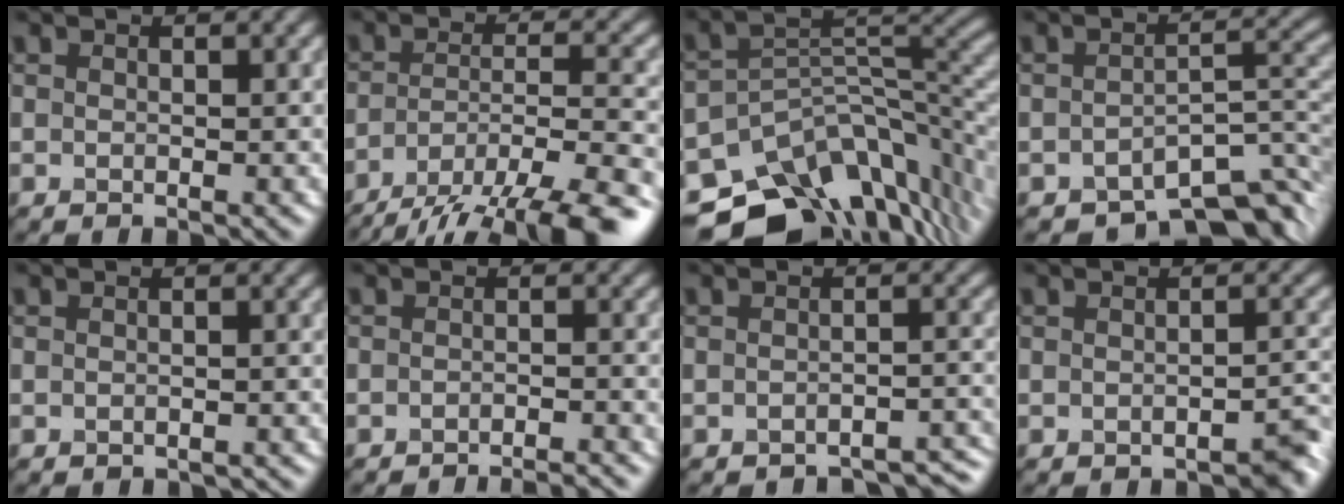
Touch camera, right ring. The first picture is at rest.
{"total": 12.4, "force": [-9.2, 3.5, 7.5], "torque": [-0.119, -0.016, -0.128]}
{"total": 14.1, "force": [-8.8, 7.6, 8.0], "torque": [-0.154, -0.012, -0.126]}
{"total": 7.5, "force": [-5.7, 2.8, 4.1], "torque": [-0.037, -0.009, -0.086]}
{"total": 1.1, "force": [-1.1, 0.2, 0.1], "torque": [0.001, -0.002, -0.014]}
{"total": 3.0, "force": [-2.8, 0.2, 1.0], "torque": [-0.005, 0.004, -0.037]}
{"total": 3.5, "force": [-3.3, 0.6, 0.9], "torque": [-0.005, -0.003, -0.037]}
{"total": 1.6, "force": [-1.3, 0.3, 0.9], "torque": [-0.008, 0.005, -0.020]}